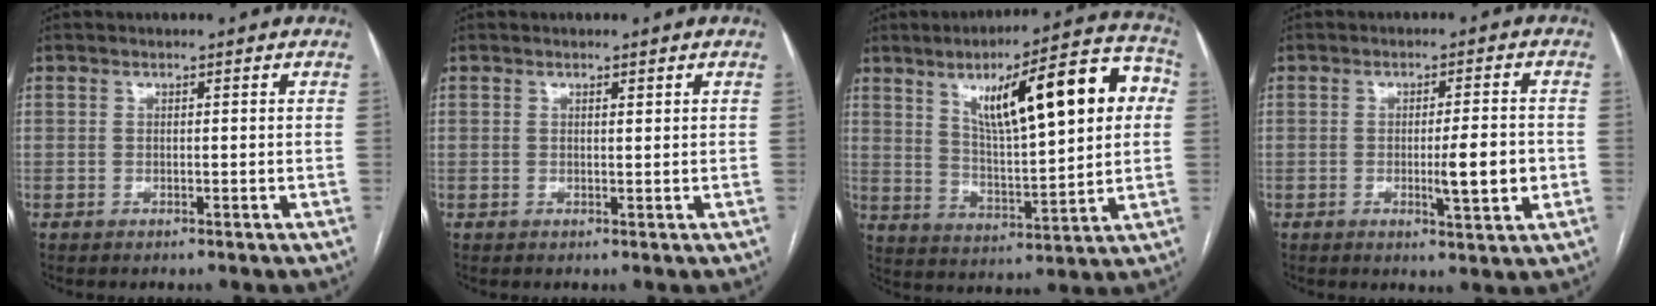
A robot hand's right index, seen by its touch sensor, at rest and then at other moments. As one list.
[{"total": 0.5, "force": [0.4, 0.1, 0.4], "torque": [-0.007, -0.002, 0.006]}, {"total": 19.4, "force": [5.8, 4.1, 18.0], "torque": [-0.257, 0.033, 0.091]}, {"total": 6.1, "force": [-1.1, 0.5, 5.9], "torque": [-0.089, -0.006, -0.014]}]